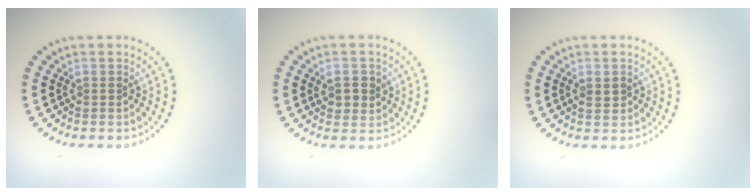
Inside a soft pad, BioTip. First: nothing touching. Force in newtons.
{"total": 2.3, "press": 2.2, "slide": 0.5}
{"total": 0.9, "press": 0.9, "slide": 0.2}